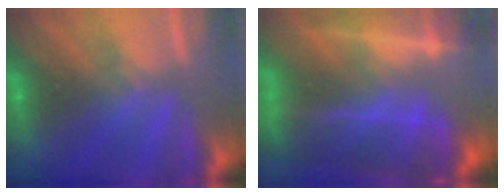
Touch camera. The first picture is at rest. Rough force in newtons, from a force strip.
{"total": 5.8}